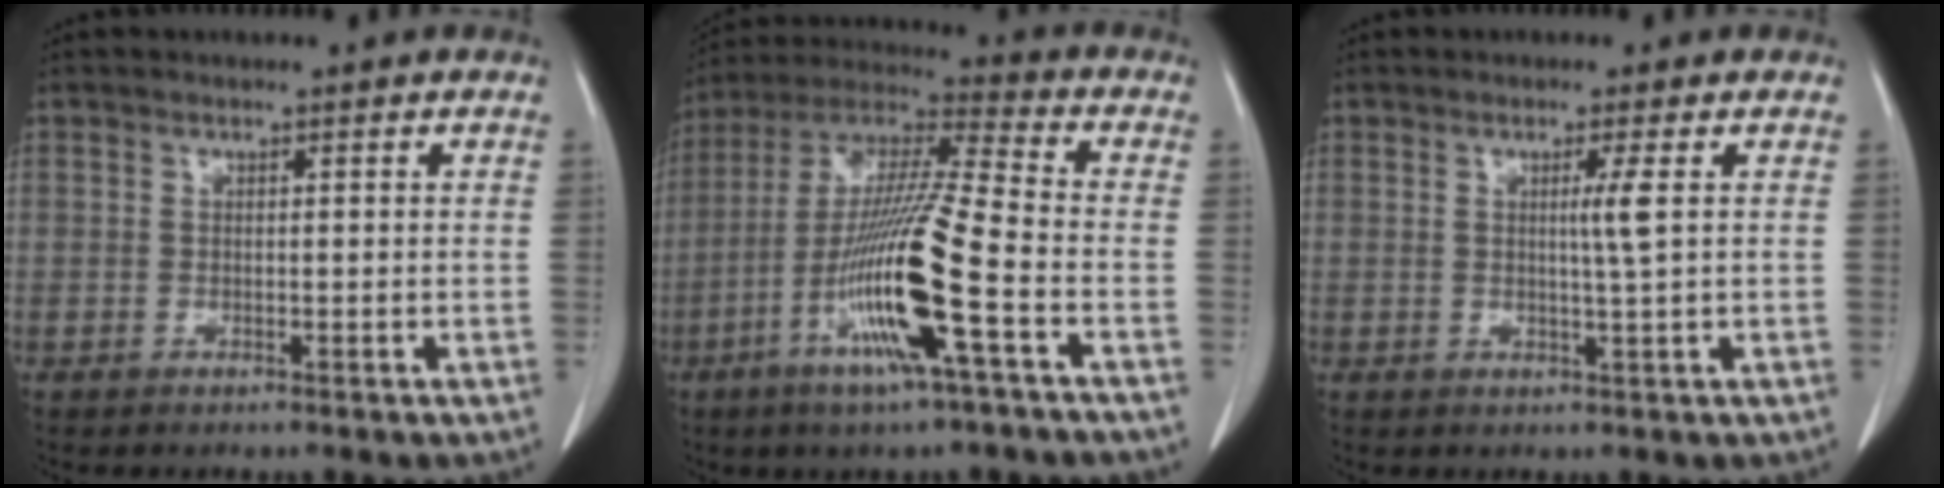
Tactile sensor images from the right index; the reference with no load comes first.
{"total": 16.8, "force": [-6.0, -0.2, 15.7], "torque": [-0.314, -0.014, -0.119]}
{"total": 2.6, "force": [0.5, -0.8, 2.5], "torque": [-0.044, -0.006, 0.009]}